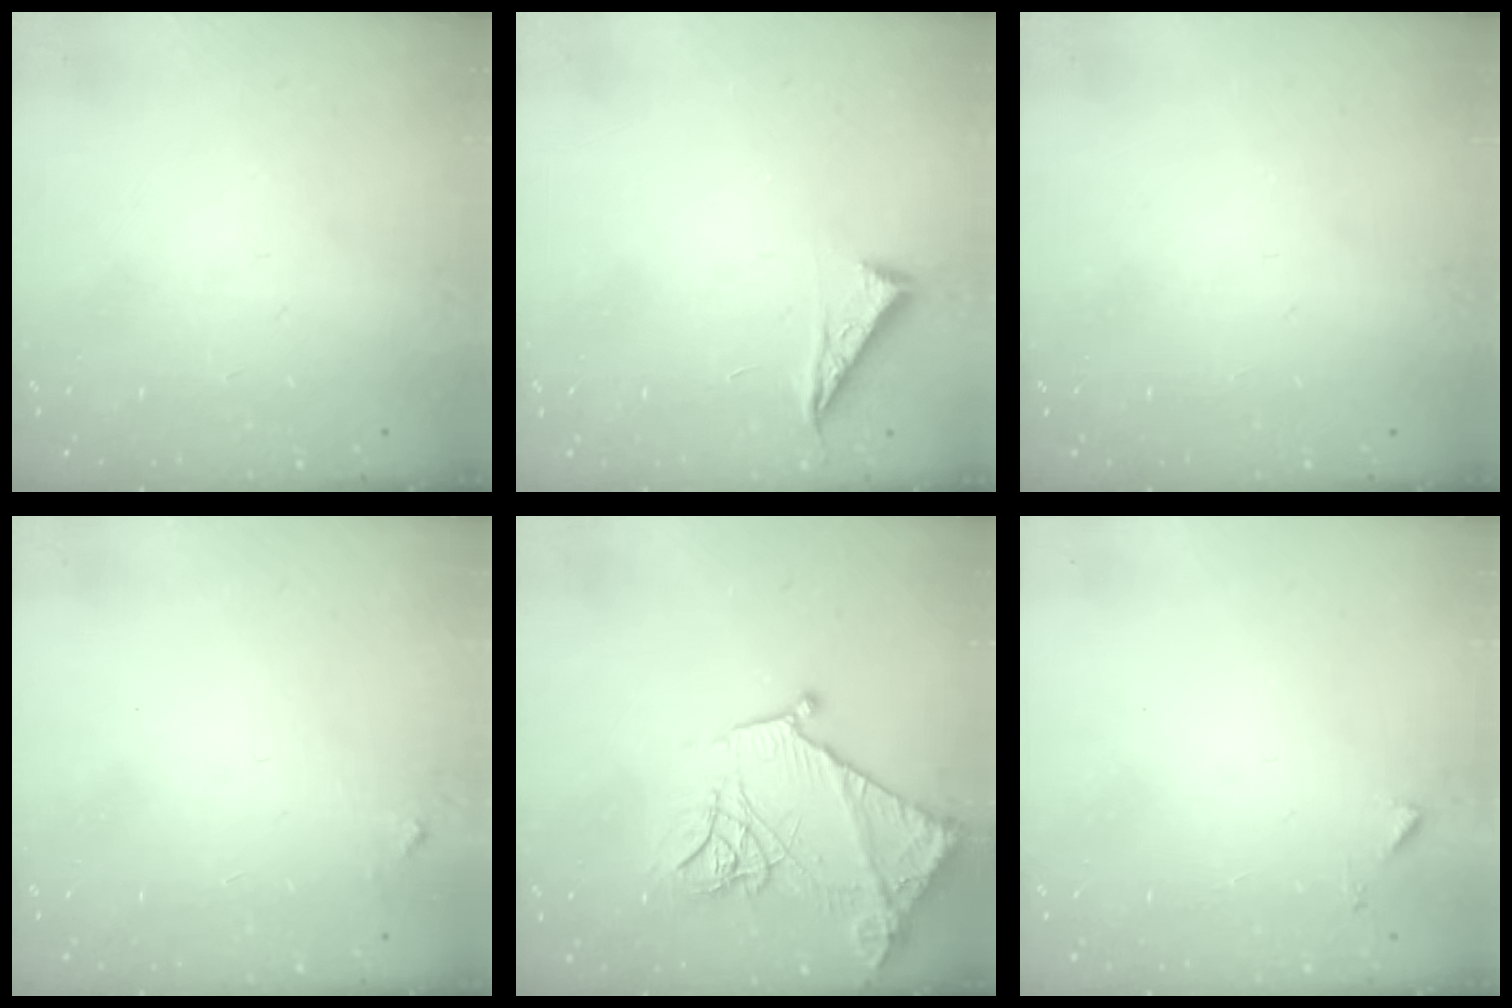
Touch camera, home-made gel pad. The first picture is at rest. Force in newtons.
{"total": 5.0, "press": 5.0, "slide": 0.7}
{"total": 0.0}
{"total": 3.1, "press": 3.1, "slide": 0.1}
{"total": 17.4, "press": 17.4, "slide": 1.3}
{"total": 3.2, "press": 3.2, "slide": 0.3}